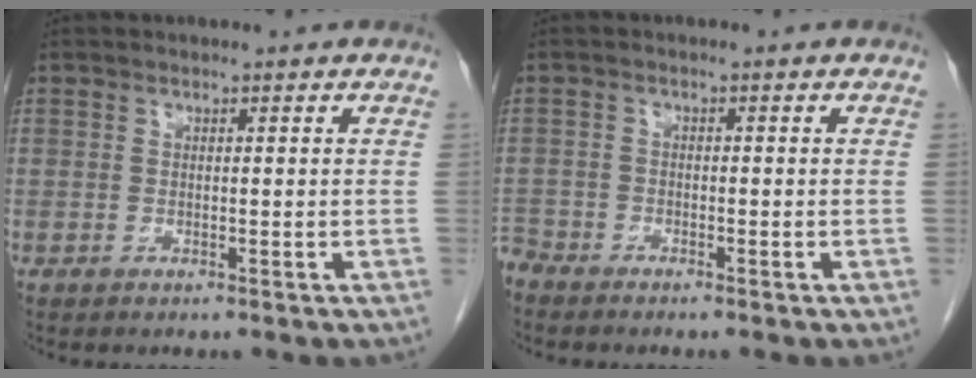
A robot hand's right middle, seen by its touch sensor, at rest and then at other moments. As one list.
[{"total": 2.6, "force": [-2.6, 0.6, 0.0], "torque": [0.003, -0.006, -0.049]}]